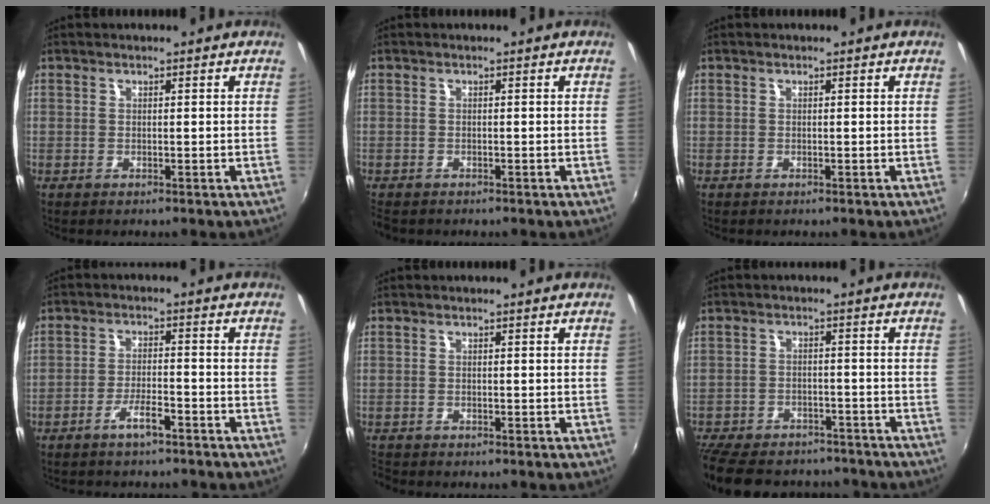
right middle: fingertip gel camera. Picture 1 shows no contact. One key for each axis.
{"total": 2.1, "fx": -1.8, "fy": 0.8, "fz": 0.8, "tx": -0.017, "ty": -0.013, "tz": -0.027}
{"total": 0.0}
{"total": 4.0, "fx": -3.3, "fy": 0.7, "fz": 2.2, "tx": -0.060, "ty": 0.005, "tz": -0.060}
{"total": 2.0, "fx": -1.9, "fy": 0.3, "fz": 0.4, "tx": -0.011, "ty": -0.014, "tz": -0.035}
{"total": 16.8, "fx": -13.7, "fy": 7.3, "fz": 6.4, "tx": -0.163, "ty": 0.001, "tz": -0.201}